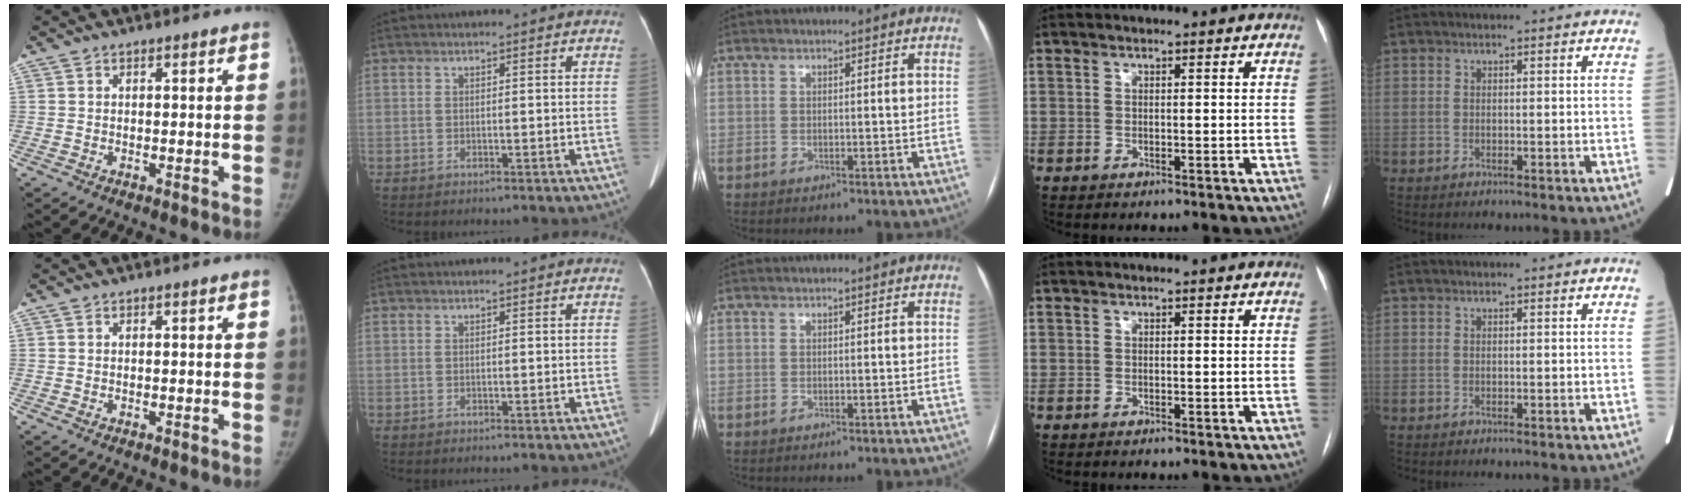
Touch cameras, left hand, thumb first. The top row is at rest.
{}